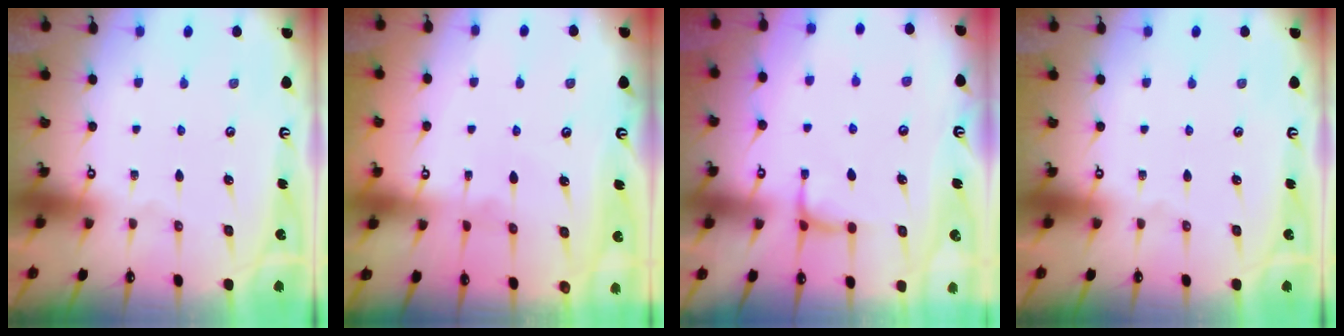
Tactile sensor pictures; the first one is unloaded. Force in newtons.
{"total": 2.3, "press": 2.3, "slide": 0.3}
{"total": 1.2, "press": 1.0, "slide": 0.7}
{"total": 0.0}